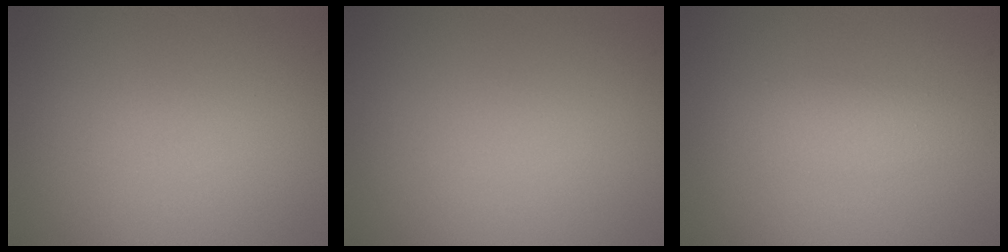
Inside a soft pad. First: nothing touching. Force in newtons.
{"total": 0.0}
{"total": 1.9, "press": 1.9, "slide": 0.1}